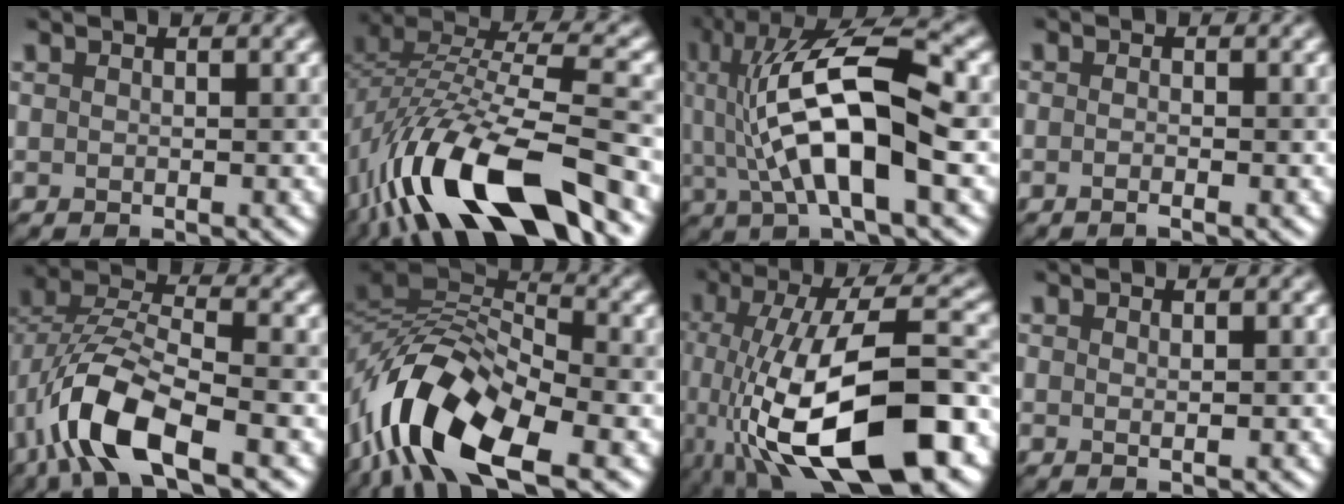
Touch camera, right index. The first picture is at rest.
{"total": 14.1, "force": [-7.5, 4.2, 11.2], "torque": [-0.209, 0.013, -0.136]}
{"total": 12.2, "force": [0.7, 4.1, 11.5], "torque": [-0.206, 0.015, 0.008]}
{"total": 1.0, "force": [-0.5, 0.2, 0.8], "torque": [-0.013, -0.009, -0.013]}
{"total": 8.9, "force": [-4.1, 3.6, 7.0], "torque": [-0.149, 0.004, -0.085]}
{"total": 13.3, "force": [-5.9, 5.8, 10.4], "torque": [-0.194, 0.013, -0.124]}
{"total": 16.1, "force": [-5.4, 6.1, 13.9], "torque": [-0.215, -0.001, -0.089]}
{"total": 0.6, "force": [0.2, 0.1, 0.5], "torque": [-0.007, -0.001, 0.004]}